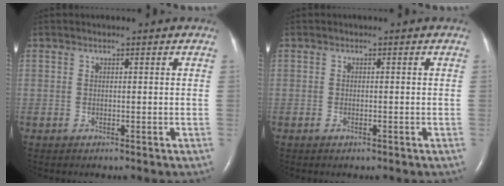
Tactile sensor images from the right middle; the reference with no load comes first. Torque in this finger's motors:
{"motor_torque": [0.00, -0.03, -0.02, -0.01]}